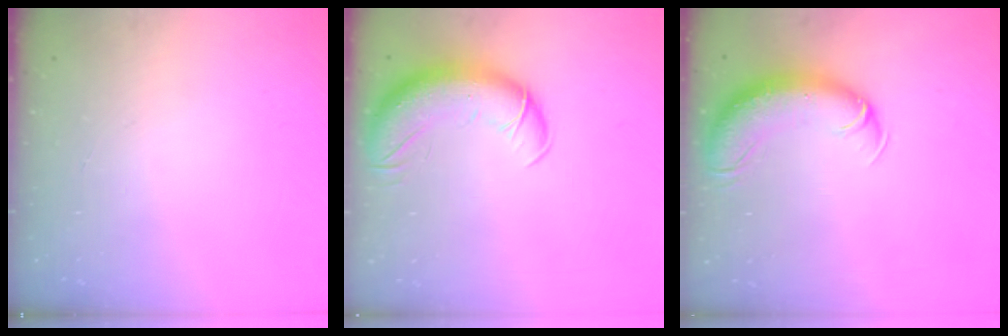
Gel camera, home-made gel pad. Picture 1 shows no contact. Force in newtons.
{"total": 12.3, "press": 11.9, "slide": 3.0}
{"total": 13.3, "press": 12.9, "slide": 3.5}